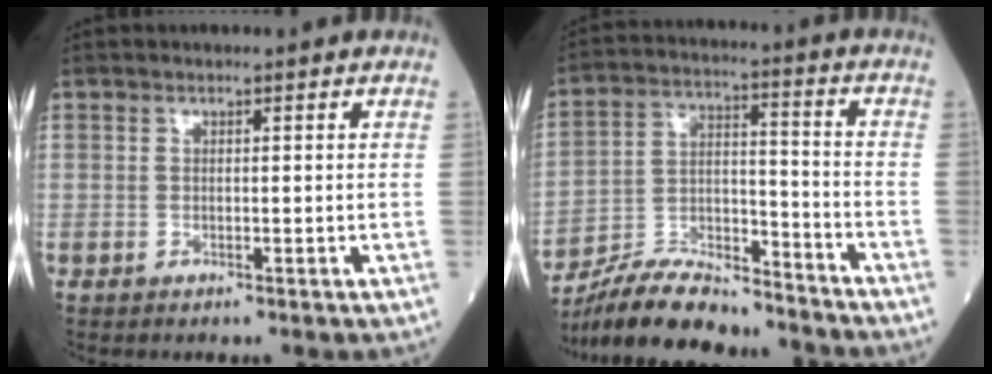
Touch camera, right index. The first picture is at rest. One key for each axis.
{"total": 15.3, "fx": -14.3, "fy": 2.5, "fz": 4.9, "tx": -0.089, "ty": 0.023, "tz": -0.251}